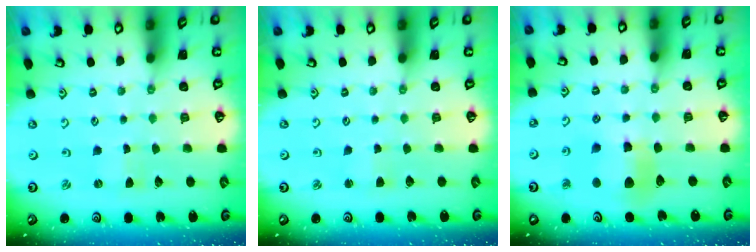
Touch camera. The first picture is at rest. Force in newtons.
{"total": 2.7, "press": 2.7, "slide": 0.2}
{"total": 8.8, "press": 8.7, "slide": 1.3}